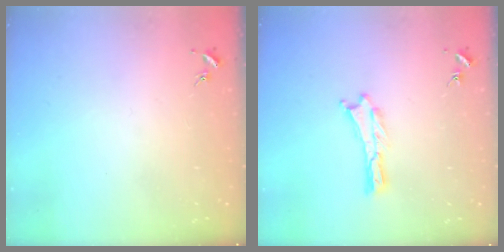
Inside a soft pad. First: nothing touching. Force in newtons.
{"total": 0.0}